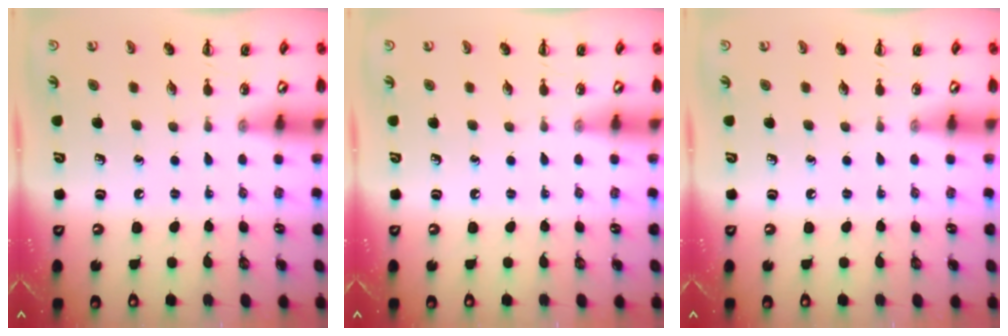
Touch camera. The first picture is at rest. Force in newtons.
{"total": 0.0}
{"total": 0.0}